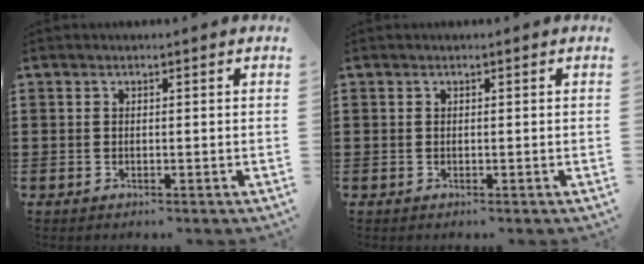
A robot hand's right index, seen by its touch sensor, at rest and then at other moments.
{"total": 0.0}